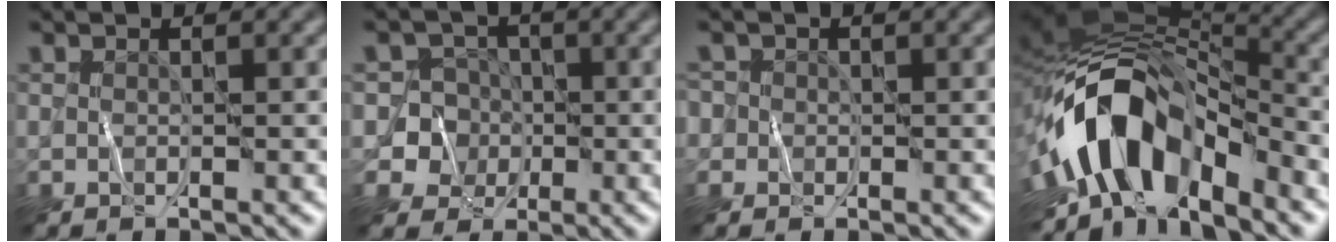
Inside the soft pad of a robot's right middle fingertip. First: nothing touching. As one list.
[{"total": 6.2, "force": [-1.6, 6.0, 0.0], "torque": [0.014, 0.009, -0.050]}, {"total": 1.2, "force": [0.1, 1.2, -0.2], "torque": [0.028, 0.003, -0.009]}, {"total": 11.9, "force": [-5.4, 6.7, 8.3], "torque": [-0.142, -0.003, -0.096]}]